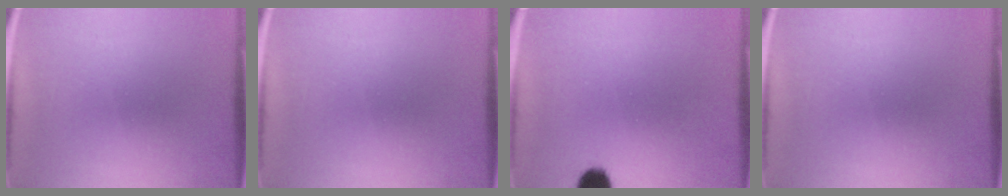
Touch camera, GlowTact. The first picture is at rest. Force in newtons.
{"total": 0.0}
{"total": 5.5}
{"total": 0.0}